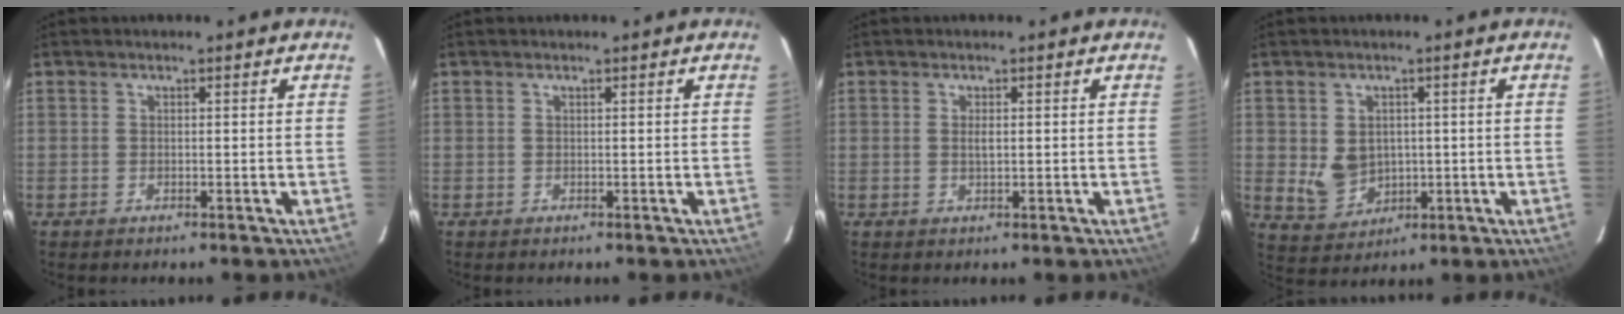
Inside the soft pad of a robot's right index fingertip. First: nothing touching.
{"total": 0.0}
{"total": 1.4, "force": [0.2, 0.6, 1.3], "torque": [-0.023, -0.001, 0.004]}
{"total": 6.3, "force": [0.2, 5.4, 3.3], "torque": [-0.068, -0.002, 0.024]}